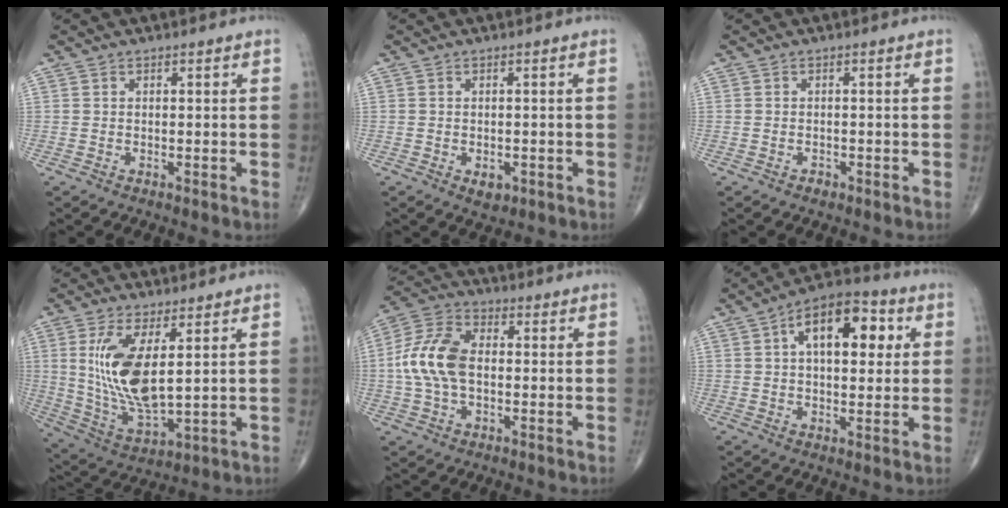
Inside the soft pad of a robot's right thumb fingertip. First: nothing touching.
{"total": 2.4, "force": [-0.9, 1.6, 1.6], "torque": [-0.013, 0.000, -0.006]}
{"total": 1.0, "force": [-0.6, 0.7, 0.4], "torque": [-0.004, 0.004, -0.009]}
{"total": 13.6, "force": [3.0, 5.3, 12.2], "torque": [-0.244, -0.026, 0.074]}
{"total": 11.7, "force": [-0.3, 7.1, 9.3], "torque": [-0.193, 0.026, -0.011]}
{"total": 14.3, "force": [3.8, 7.4, 11.6], "torque": [-0.150, 0.020, 0.051]}